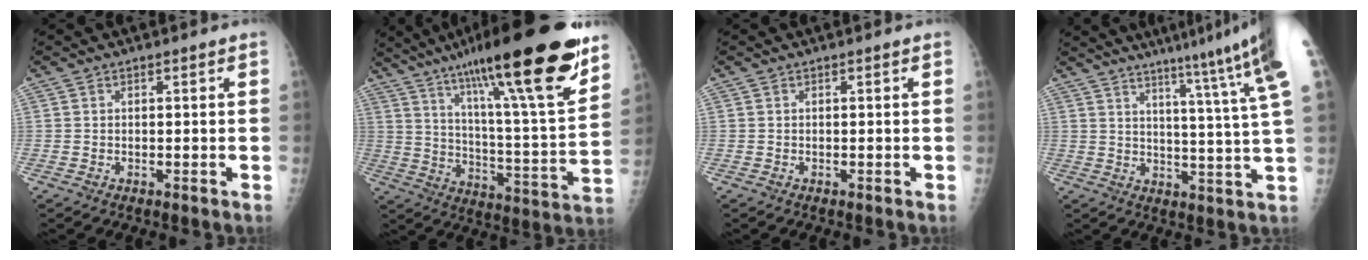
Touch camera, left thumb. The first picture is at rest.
{"total": 28.6, "force": [18.6, 4.0, 21.3], "torque": [-0.324, -0.054, 0.297]}
{"total": 0.0}
{"total": 17.4, "force": [11.1, -0.5, 13.4], "torque": [-0.174, -0.059, 0.138]}